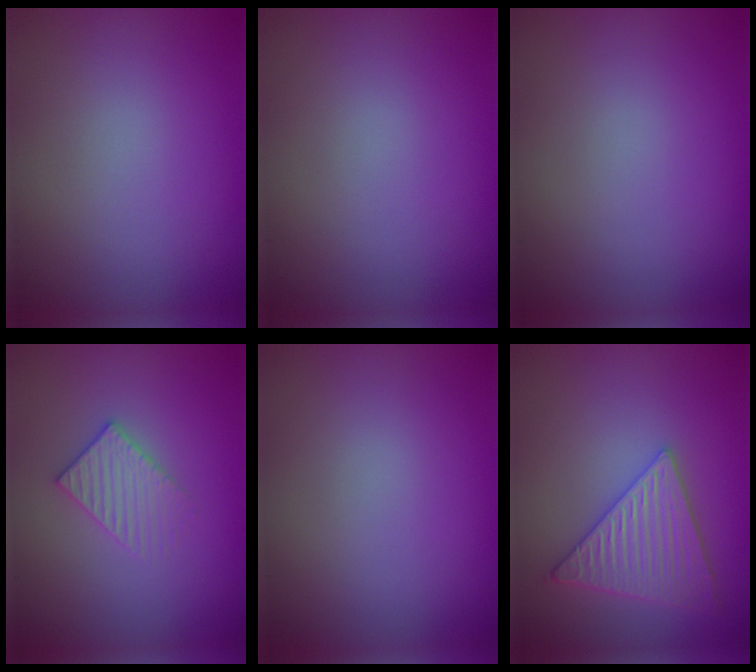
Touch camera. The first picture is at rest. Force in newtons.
{"total": 0.0}
{"total": 0.0}
{"total": 2.3, "press": 2.2, "slide": 0.3}
{"total": 0.0}
{"total": 6.0, "press": 4.9, "slide": 3.4}